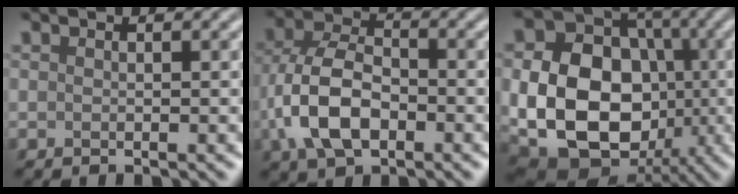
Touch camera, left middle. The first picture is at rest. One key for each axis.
{"total": 7.4, "fx": -2.2, "fy": 4.4, "fz": 5.5, "tx": -0.123, "ty": 0.005, "tz": -0.051}
{"total": 14.6, "fx": -2.3, "fy": 11.1, "fz": 9.2, "tx": -0.152, "ty": -0.018, "tz": -0.044}